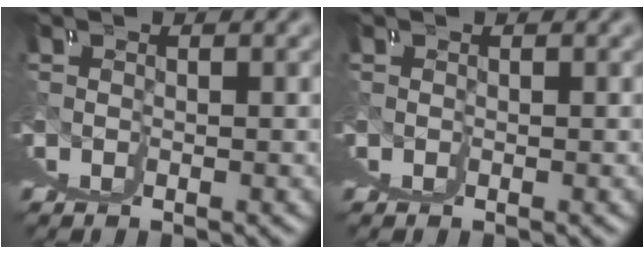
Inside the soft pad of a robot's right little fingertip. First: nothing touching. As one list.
[{"total": 0.0}]